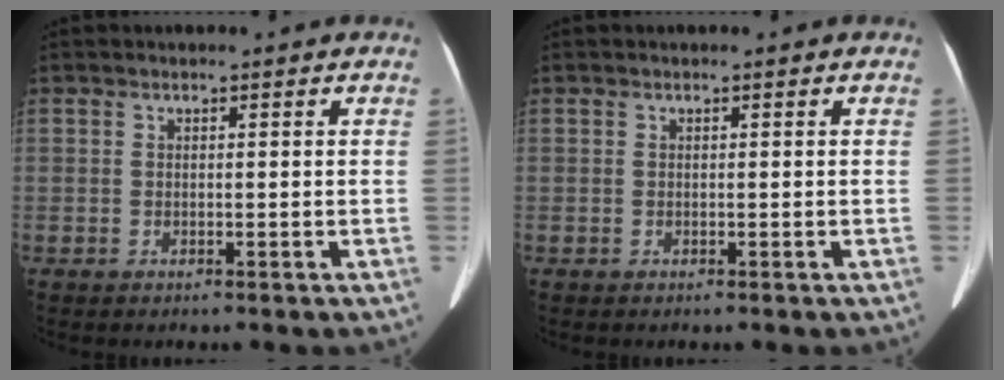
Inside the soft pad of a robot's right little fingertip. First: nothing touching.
{"total": 0.0}